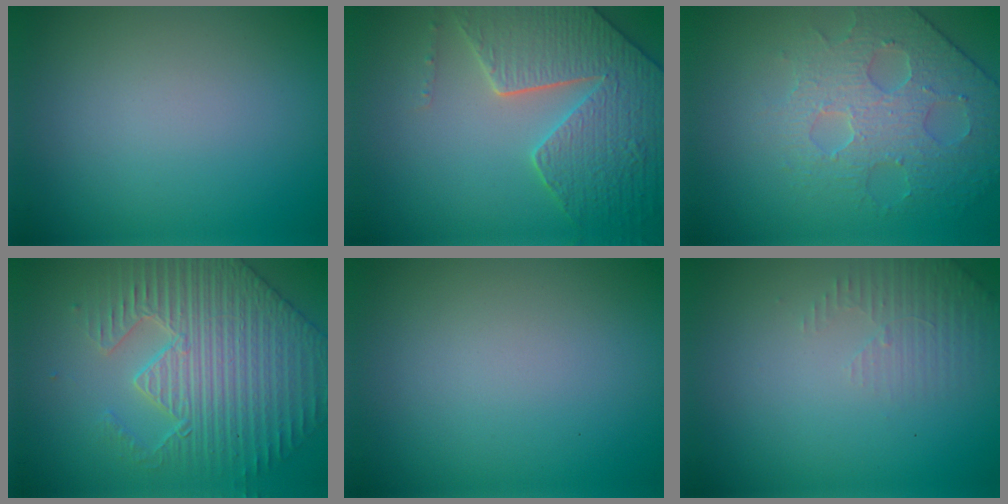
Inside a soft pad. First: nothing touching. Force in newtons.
{"total": 7.1, "press": 5.9, "slide": 4.0}
{"total": 4.0, "press": 4.0, "slide": 0.5}
{"total": 5.6, "press": 5.2, "slide": 2.2}
{"total": 0.0}
{"total": 1.9, "press": 1.8, "slide": 0.6}